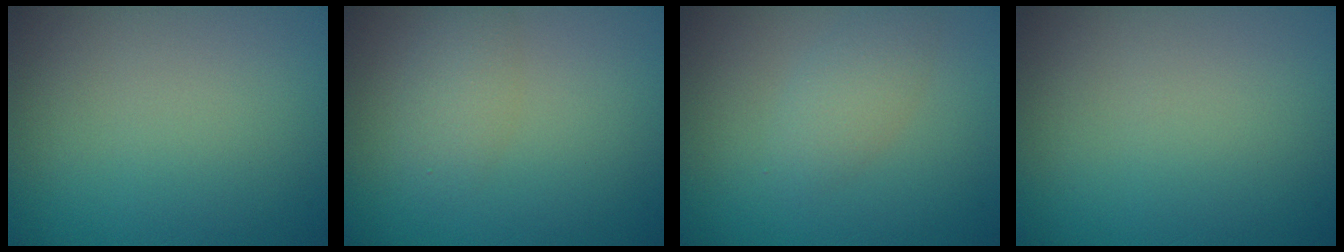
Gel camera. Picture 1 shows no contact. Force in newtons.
{"total": 2.1, "press": 2.1, "slide": 0.0}
{"total": 2.2, "press": 2.2, "slide": 0.0}
{"total": 0.0}